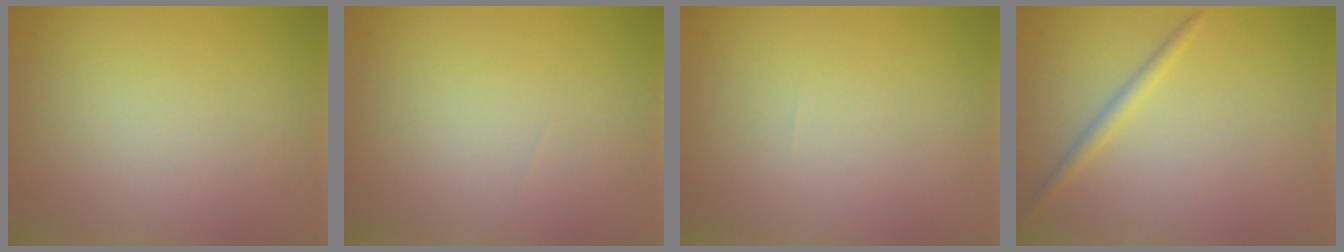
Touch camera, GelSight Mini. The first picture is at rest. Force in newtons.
{"total": 0.0}
{"total": 0.0}
{"total": 1.3, "press": 1.3, "slide": 0.0}